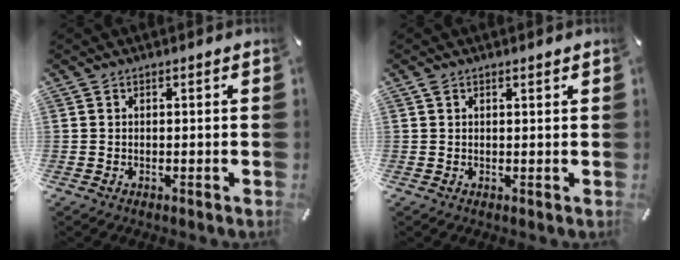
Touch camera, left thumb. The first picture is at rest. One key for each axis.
{"total": 1.1, "fx": 0.7, "fy": 0.5, "fz": 0.7, "tx": -0.016, "ty": 0.001, "tz": 0.012}